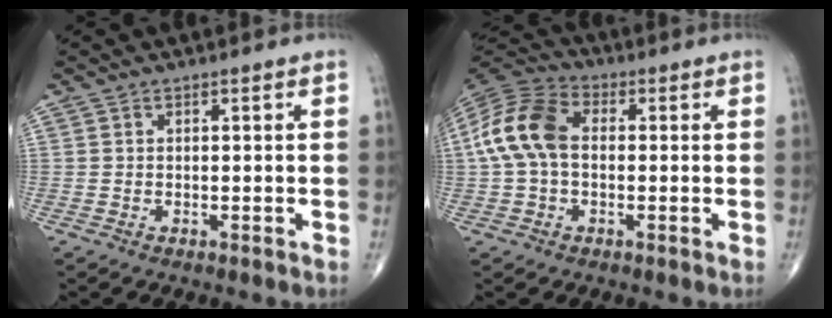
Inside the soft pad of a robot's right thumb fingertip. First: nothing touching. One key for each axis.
{"total": 12.0, "fx": 0.5, "fy": 7.9, "fz": 9.0, "tx": -0.186, "ty": 0.033, "tz": -0.002}